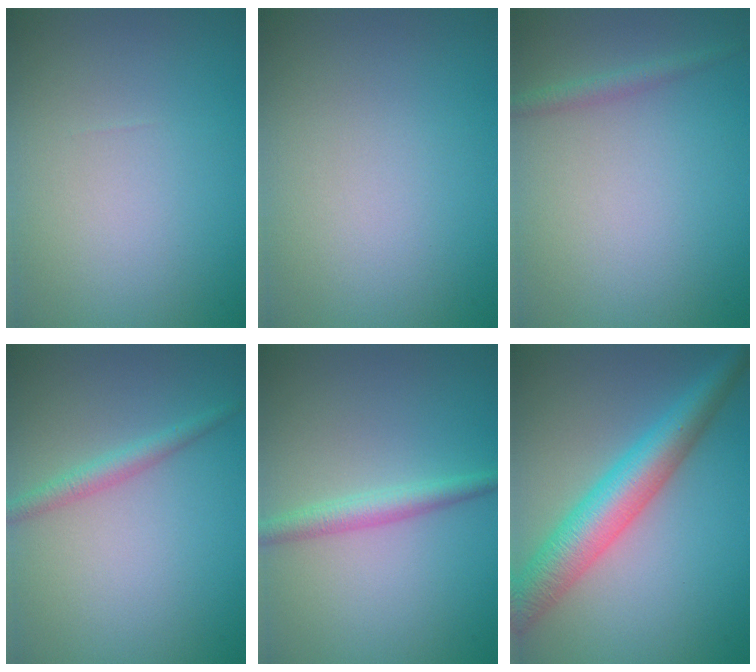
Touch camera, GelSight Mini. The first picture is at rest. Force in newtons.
{"total": 0.0}
{"total": 1.3, "press": 1.3, "slide": 0.1}
{"total": 1.7, "press": 1.7, "slide": 0.0}
{"total": 2.2, "press": 2.2, "slide": 0.1}
{"total": 6.5, "press": 6.5, "slide": 0.1}